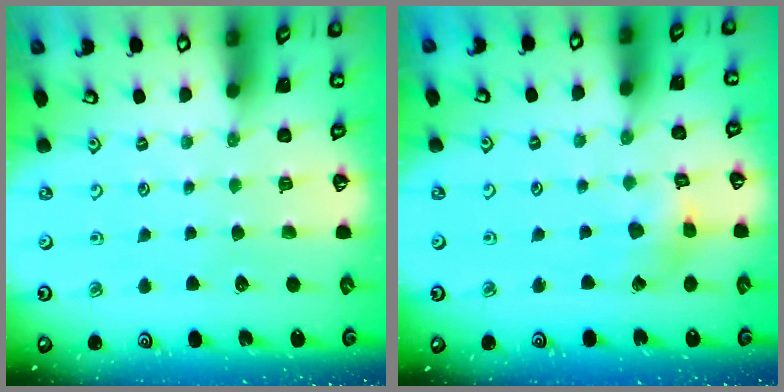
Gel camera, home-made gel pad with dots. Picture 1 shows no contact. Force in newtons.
{"total": 4.3, "press": 4.3, "slide": 0.5}